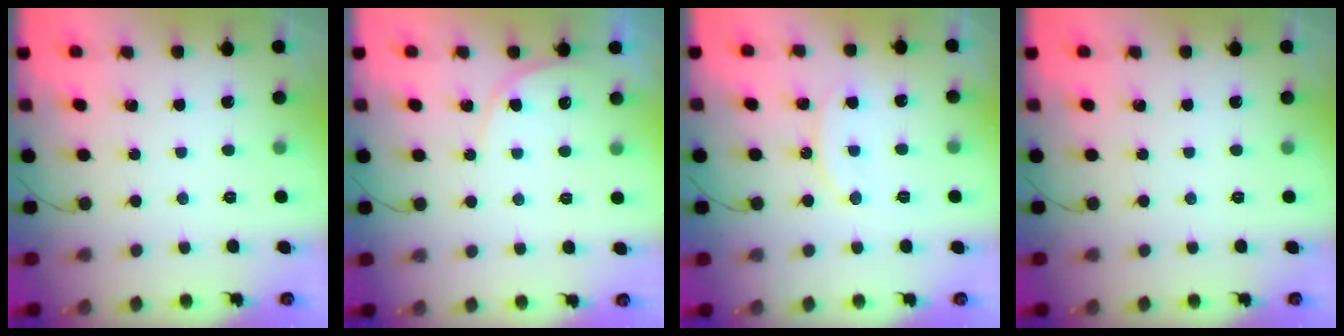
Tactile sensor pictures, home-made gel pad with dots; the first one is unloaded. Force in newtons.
{"total": 4.8, "press": 4.7, "slide": 0.4}
{"total": 8.5, "press": 8.5, "slide": 0.6}
{"total": 0.0}